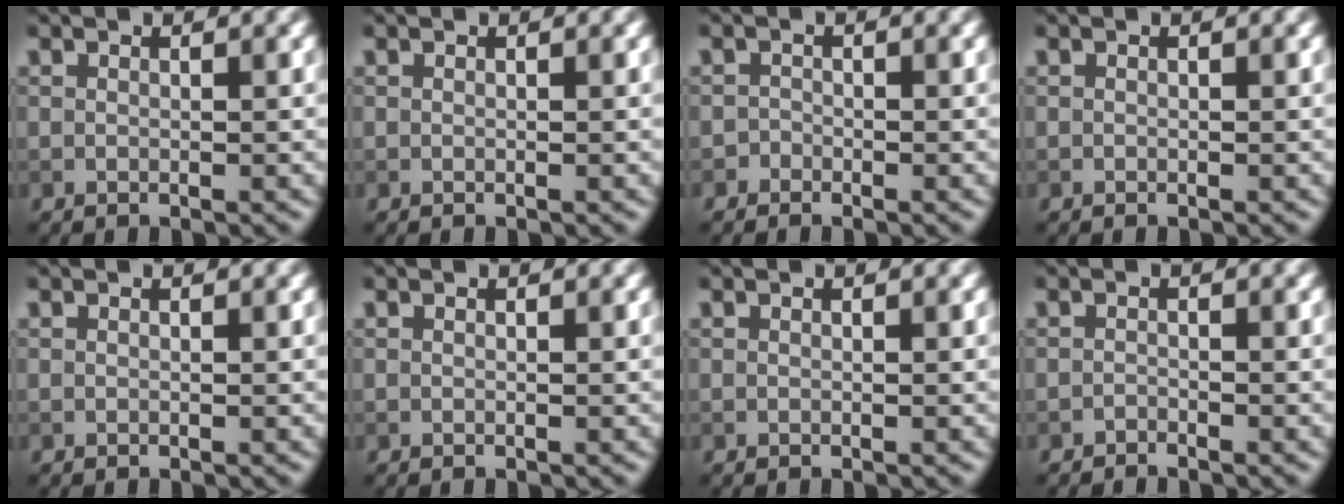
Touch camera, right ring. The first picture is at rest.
{"total": 0.0}
{"total": 0.8, "force": [-0.6, 0.5, -0.1], "torque": [0.006, 0.002, -0.012]}
{"total": 0.0}
{"total": 0.0}
{"total": 0.0}
{"total": 0.0}
{"total": 0.7, "force": [-0.7, 0.1, 0.0], "torque": [0.002, 0.001, -0.014]}